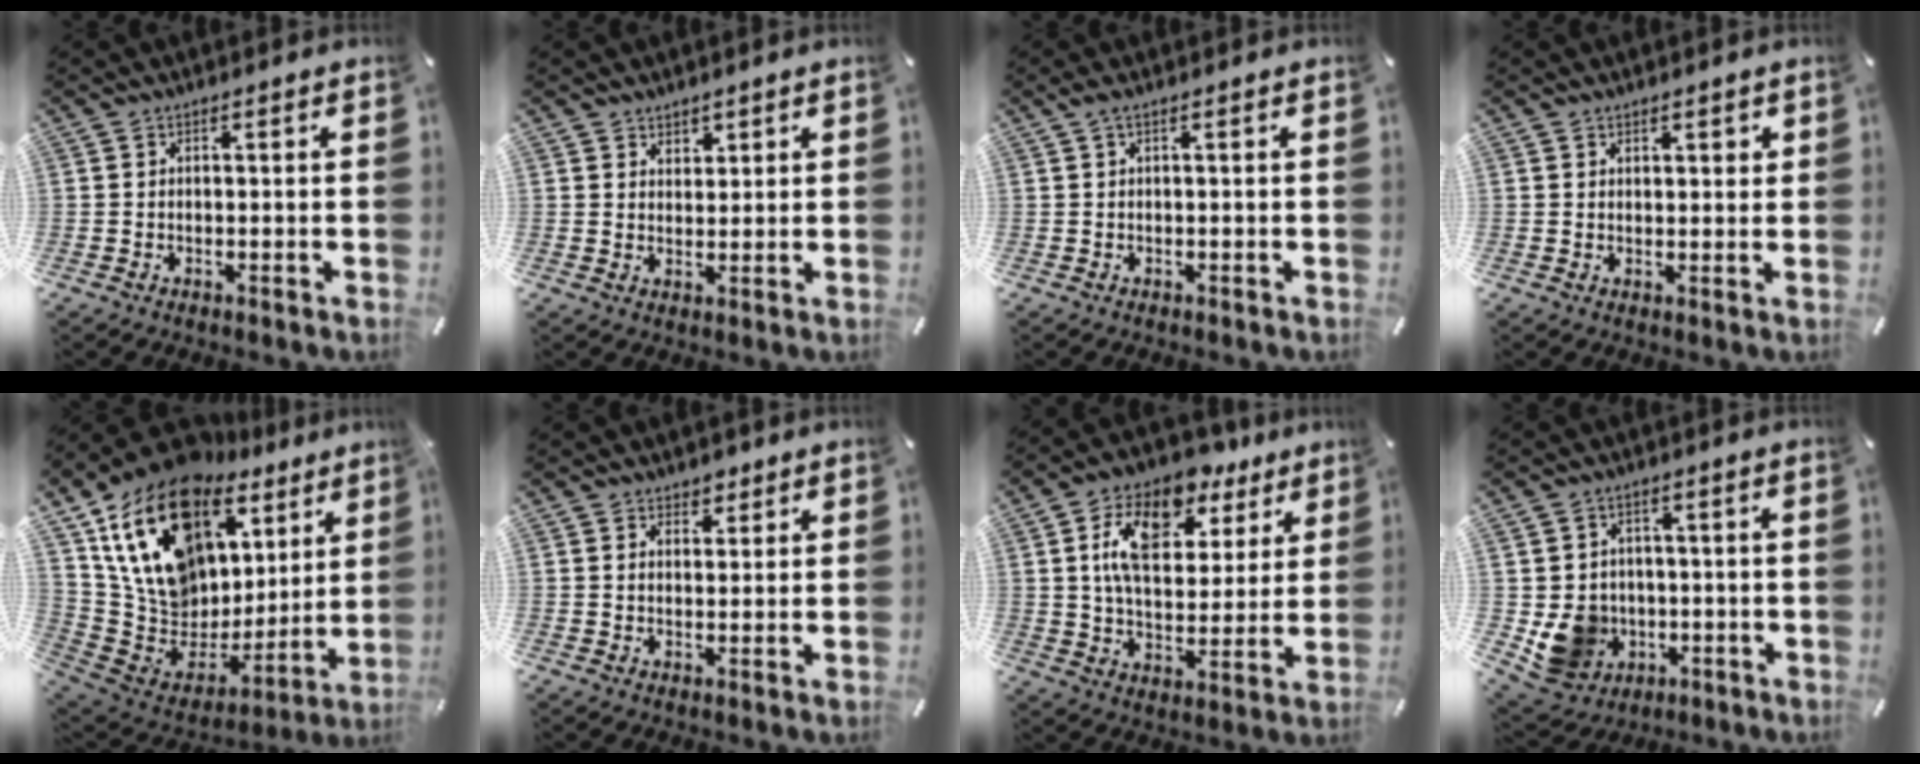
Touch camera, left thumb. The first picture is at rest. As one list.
[{"total": 3.1, "force": [2.1, 2.3, -0.2], "torque": [0.013, -0.007, 0.036]}, {"total": 1.2, "force": [0.3, 0.2, 1.1], "torque": [-0.023, 0.002, 0.005]}, {"total": 1.6, "force": [1.1, 1.0, 0.3], "torque": [0.002, -0.001, 0.019]}, {"total": 20.1, "force": [10.9, 13.8, 9.7], "torque": [-0.172, -0.088, 0.208]}, {"total": 3.0, "force": [1.7, 2.4, 0.3], "torque": [0.013, -0.004, 0.027]}, {"total": 14.8, "force": [7.0, 9.1, 9.4], "torque": [-0.158, -0.020, 0.126]}, {"total": 9.5, "force": [-0.8, 9.1, 2.7], "torque": [-0.075, -0.002, -0.009]}]